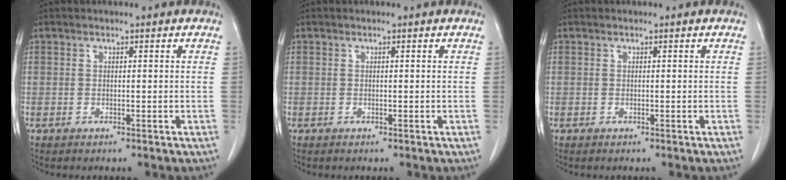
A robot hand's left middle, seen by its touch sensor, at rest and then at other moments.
{"total": 0.0}
{"total": 0.0}